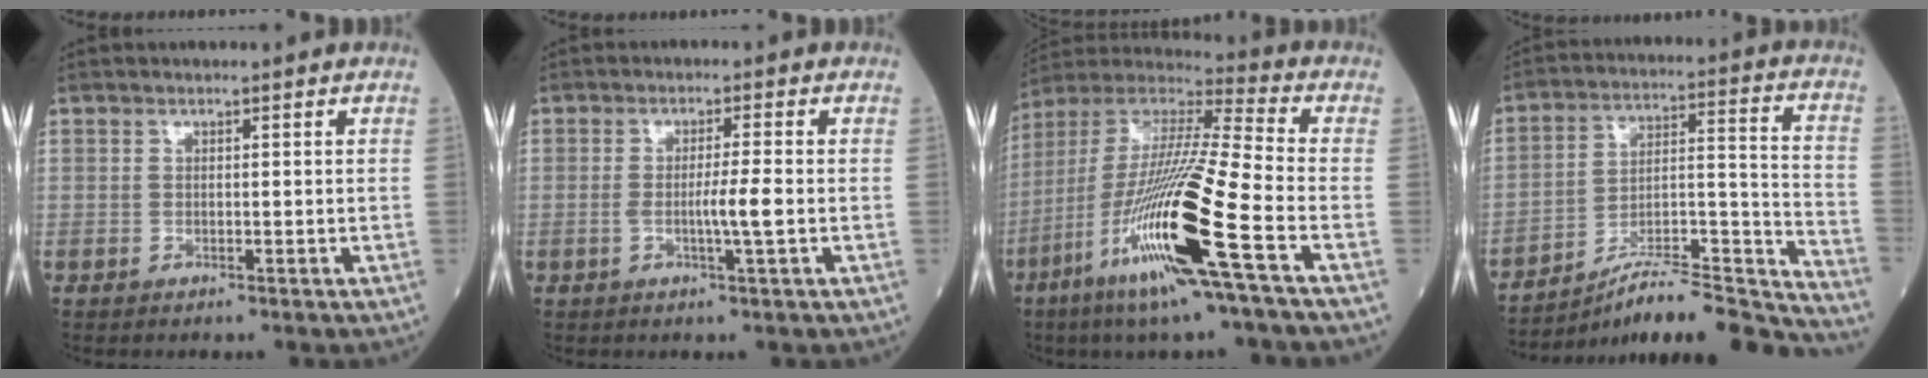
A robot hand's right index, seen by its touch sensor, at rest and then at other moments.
{"total": 3.5, "force": [-0.6, -0.5, 3.4], "torque": [-0.060, -0.002, -0.008]}
{"total": 21.3, "force": [-8.1, -0.1, 19.7], "torque": [-0.417, -0.040, -0.162]}
{"total": 22.0, "force": [-20.4, 0.5, 8.0], "torque": [-0.085, 0.026, -0.310]}